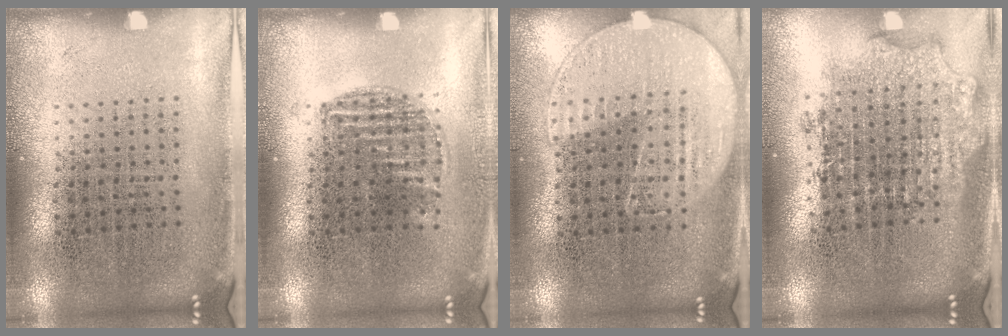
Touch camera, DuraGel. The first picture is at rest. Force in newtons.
{"total": 0.9, "press": 0.8, "slide": 0.3}
{"total": 1.1, "press": 1.0, "slide": 0.6}
{"total": 1.8, "press": 1.4, "slide": 1.1}